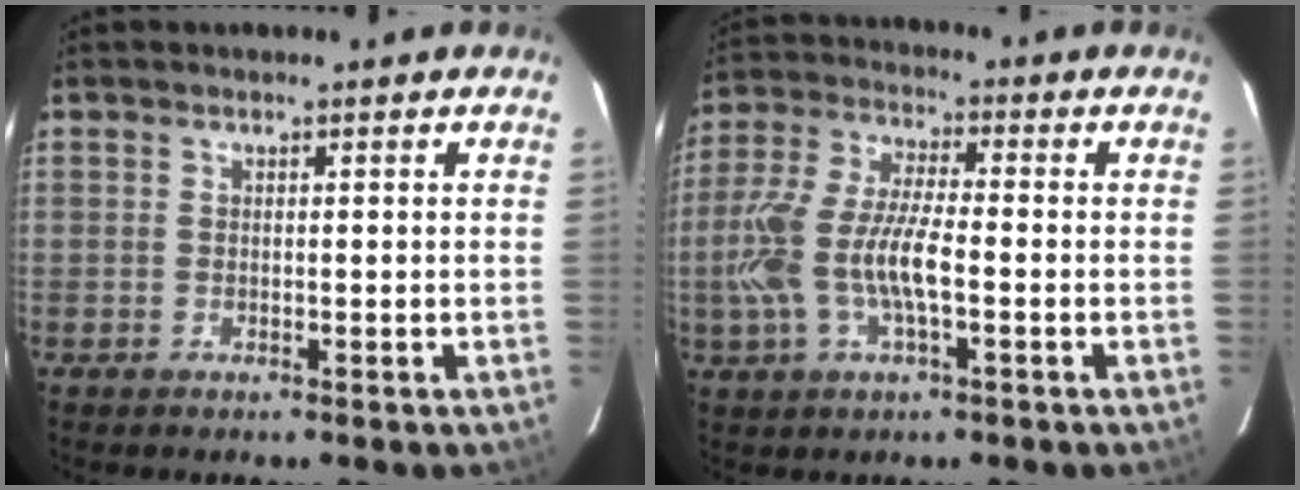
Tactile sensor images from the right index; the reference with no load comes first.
{"total": 12.9, "force": [-2.9, 4.5, 11.8], "torque": [-0.255, 0.000, -0.057]}